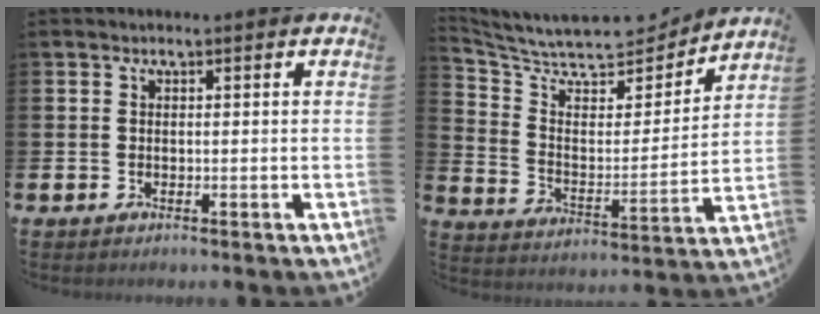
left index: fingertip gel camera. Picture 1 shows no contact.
{"total": 8.7, "force": [8.0, 2.2, 2.5], "torque": [-0.094, -0.060, 0.139]}